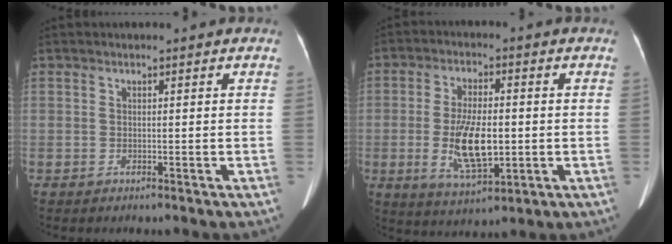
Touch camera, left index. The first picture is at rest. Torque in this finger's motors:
{"motor_torque": [0.54, 0.27, 0.27, 0.10]}